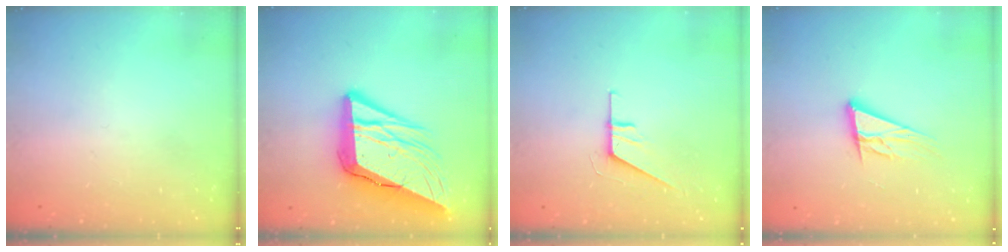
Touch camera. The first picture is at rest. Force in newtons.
{"total": 18.2, "press": 18.0, "slide": 2.6}
{"total": 5.9, "press": 5.9, "slide": 0.6}
{"total": 13.6, "press": 13.1, "slide": 3.6}